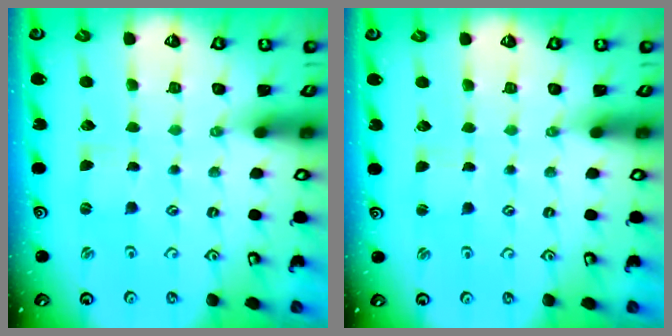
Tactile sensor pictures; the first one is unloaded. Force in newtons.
{"total": 0.9, "press": 0.9, "slide": 0.0}